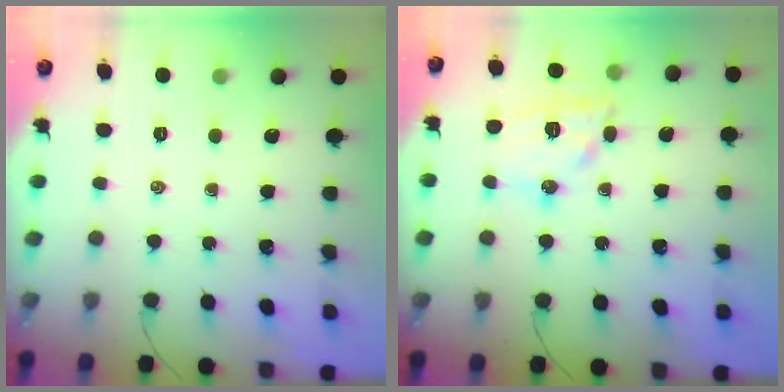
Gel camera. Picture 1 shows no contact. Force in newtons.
{"total": 12.9, "press": 12.9, "slide": 0.9}